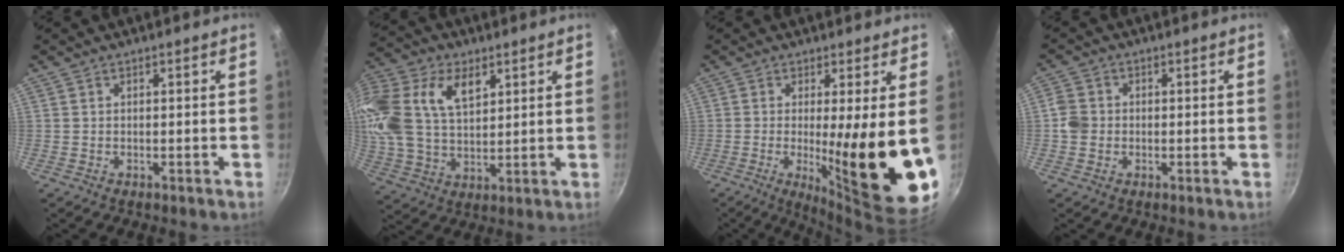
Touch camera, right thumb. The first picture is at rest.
{"total": 22.2, "force": [8.6, 14.3, 14.7], "torque": [-0.329, 0.012, 0.158]}
{"total": 15.0, "force": [-0.9, 2.0, 14.9], "torque": [-0.214, -0.032, -0.005]}
{"total": 3.8, "force": [-0.5, 3.4, 1.6], "torque": [-0.021, 0.012, -0.017]}